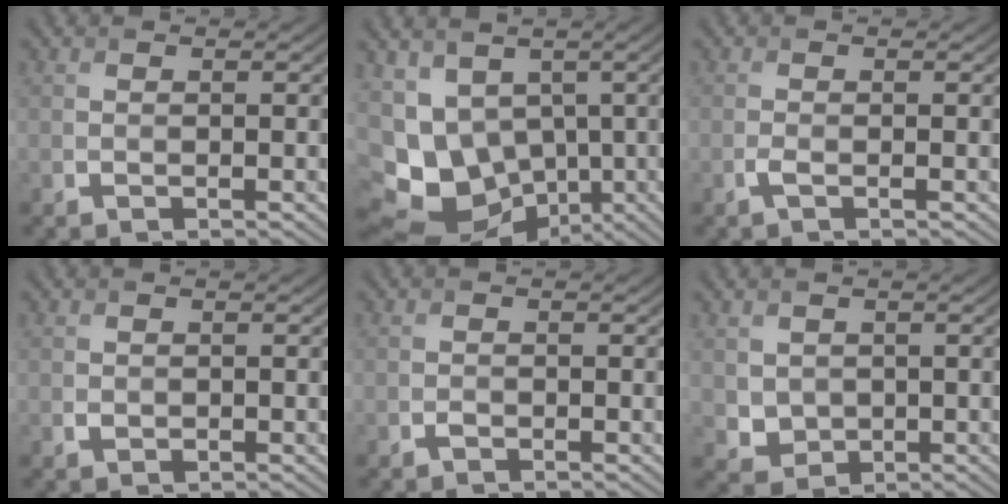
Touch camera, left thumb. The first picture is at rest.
{"total": 12.3, "force": [-1.1, 9.6, 7.5], "torque": [-0.181, -0.018, 0.006]}
{"total": 0.9, "force": [-0.4, 0.2, 0.8], "torque": [-0.020, 0.000, -0.010]}
{"total": 0.6, "force": [0.1, 0.5, 0.3], "torque": [-0.004, -0.006, 0.003]}
{"total": 0.5, "force": [-0.3, 0.3, 0.2], "torque": [-0.004, -0.002, -0.006]}
{"total": 2.9, "force": [0.8, 2.5, 1.1], "torque": [-0.039, -0.011, 0.021]}